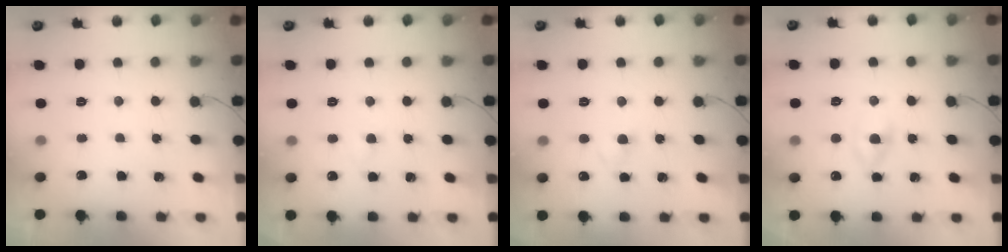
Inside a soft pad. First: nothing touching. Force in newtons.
{"total": 2.4, "press": 2.3, "slide": 0.8}
{"total": 2.5, "press": 2.3, "slide": 1.0}
{"total": 2.4, "press": 2.1, "slide": 1.2}